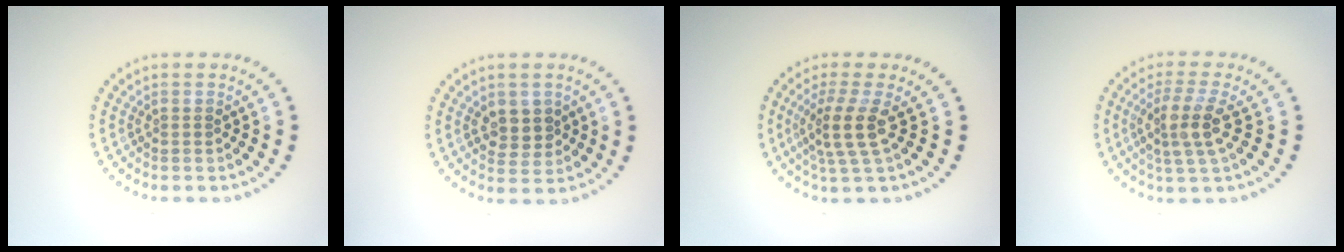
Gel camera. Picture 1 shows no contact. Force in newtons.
{"total": 2.6, "press": 2.6, "slide": 0.4}
{"total": 3.5, "press": 2.7, "slide": 2.3}
{"total": 3.4, "press": 2.9, "slide": 1.9}